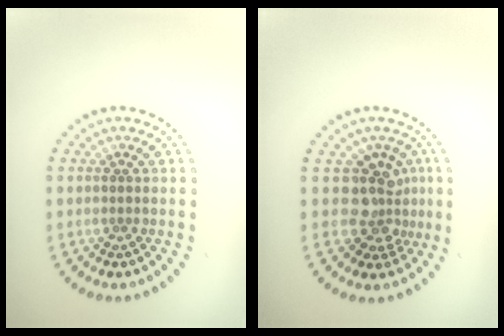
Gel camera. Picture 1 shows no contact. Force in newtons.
{"total": 3.6, "press": 2.8, "slide": 2.3}